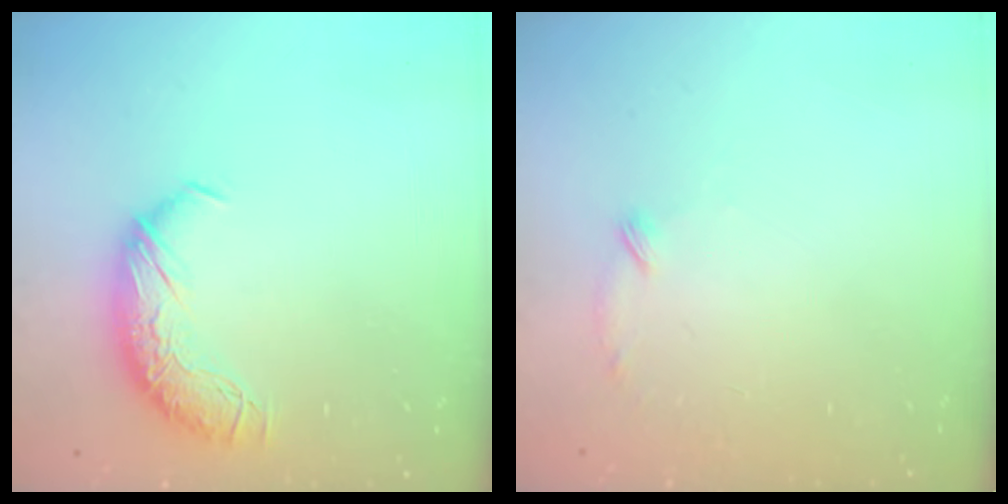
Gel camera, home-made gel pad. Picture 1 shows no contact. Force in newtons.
{"total": 8.3, "press": 8.3, "slide": 0.5}